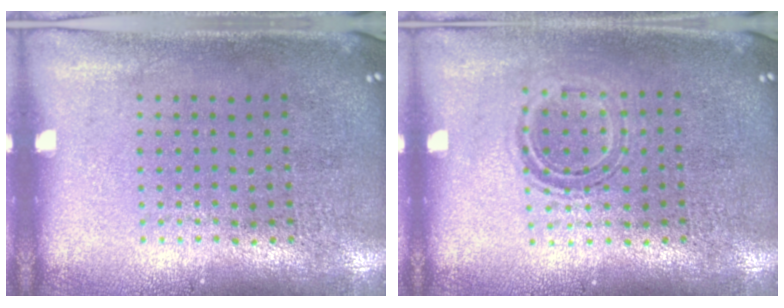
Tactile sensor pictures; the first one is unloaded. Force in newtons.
{"total": 1.2, "press": 0.9, "slide": 0.7}